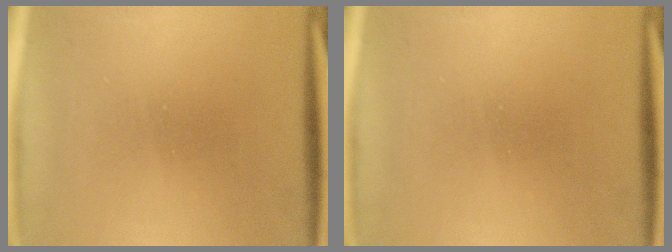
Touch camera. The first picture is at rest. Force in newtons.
{"total": 0.0}